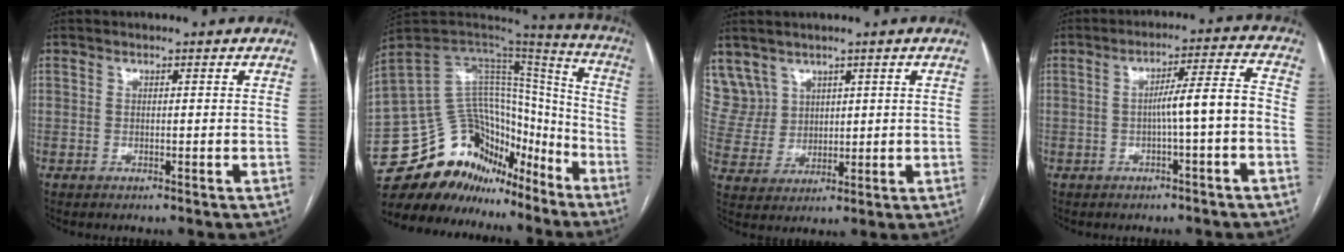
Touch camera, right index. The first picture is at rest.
{"total": 21.3, "force": [-16.1, 12.1, 7.0], "torque": [-0.142, 0.083, -0.250]}
{"total": 7.2, "force": [4.7, 5.4, 0.3], "torque": [-0.017, 0.022, 0.113]}
{"total": 6.5, "force": [-1.6, -0.2, 6.3], "torque": [-0.097, 0.021, -0.020]}